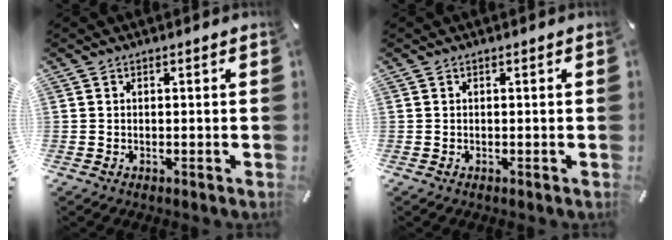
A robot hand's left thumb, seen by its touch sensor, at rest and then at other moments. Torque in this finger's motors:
{"motor_torque": [-0.12, 0.12, -0.04, 0.03, 0.00]}